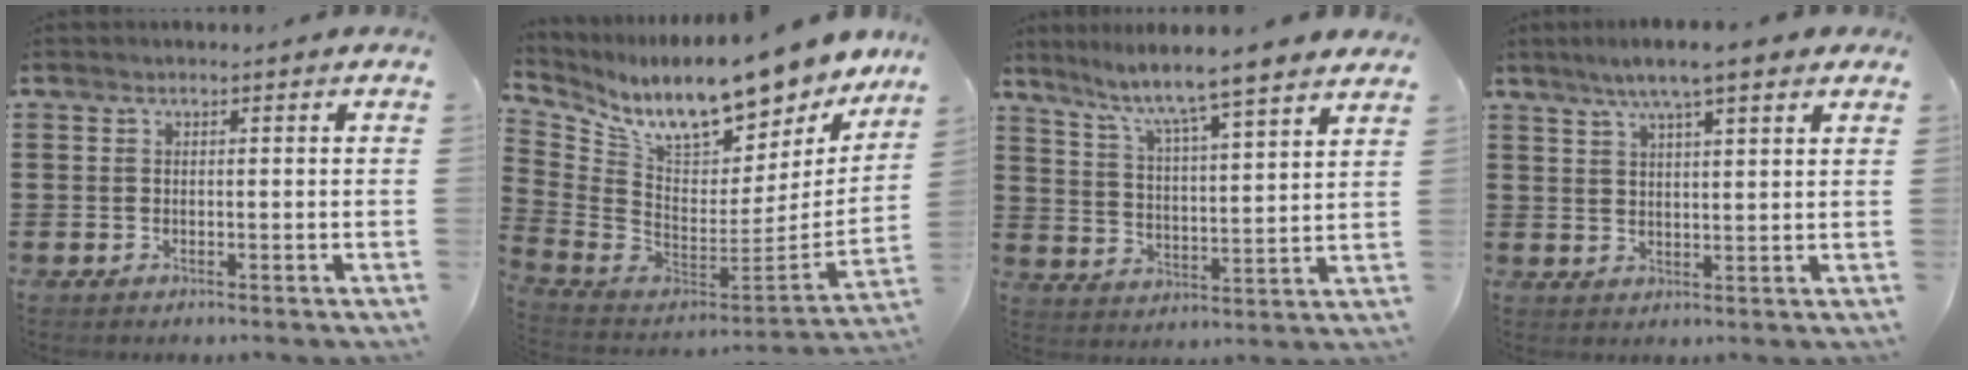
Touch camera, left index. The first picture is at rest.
{"total": 12.4, "force": [10.7, 2.1, 5.9], "torque": [-0.135, -0.092, 0.179]}
{"total": 6.2, "force": [5.5, -0.9, 2.6], "torque": [-0.076, -0.045, 0.085]}
{"total": 5.9, "force": [4.5, 0.5, 3.9], "torque": [-0.085, 0.000, 0.078]}